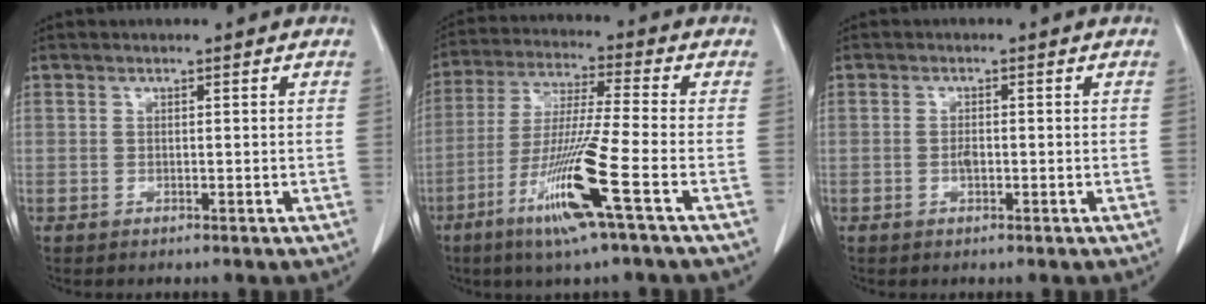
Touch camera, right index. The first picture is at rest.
{"total": 13.4, "force": [-5.9, -1.1, 11.9], "torque": [-0.240, -0.027, -0.116]}
{"total": 1.2, "force": [-0.3, 0.5, 1.1], "torque": [-0.022, 0.001, -0.005]}